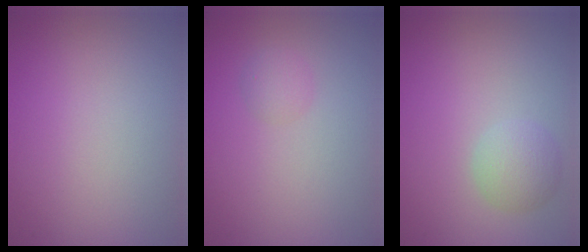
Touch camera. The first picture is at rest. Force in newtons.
{"total": 1.2, "press": 1.2, "slide": 0.0}
{"total": 2.4, "press": 2.4, "slide": 0.1}